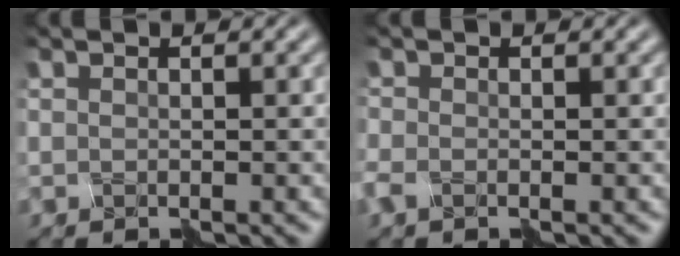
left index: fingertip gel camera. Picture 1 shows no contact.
{"total": 1.4, "force": [-1.2, 0.6, 0.4], "torque": [-0.014, -0.001, -0.022]}